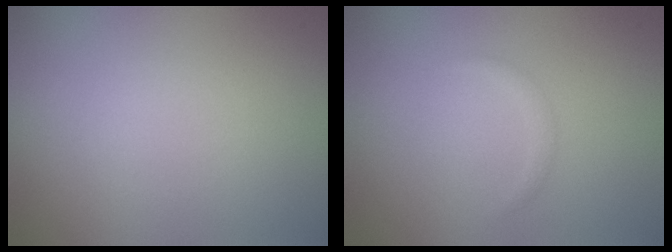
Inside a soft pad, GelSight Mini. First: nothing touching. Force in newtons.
{"total": 0.7, "press": 0.7, "slide": 0.0}